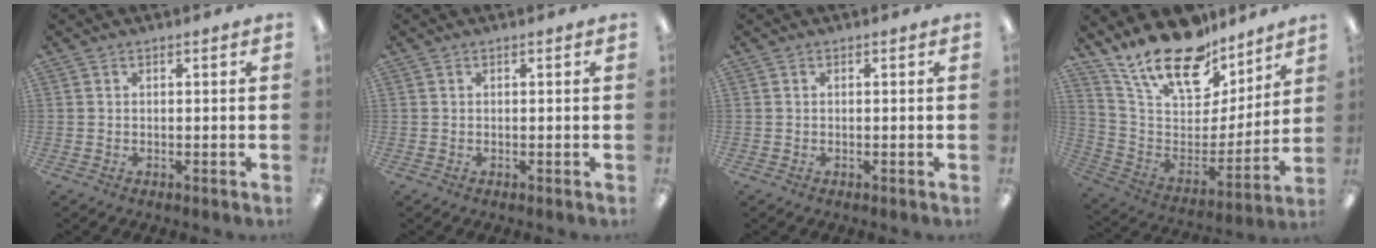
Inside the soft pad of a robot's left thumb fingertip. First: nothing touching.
{"total": 0.0}
{"total": 0.0}
{"total": 20.5, "force": [16.2, 8.7, 9.1], "torque": [-0.171, -0.113, 0.292]}